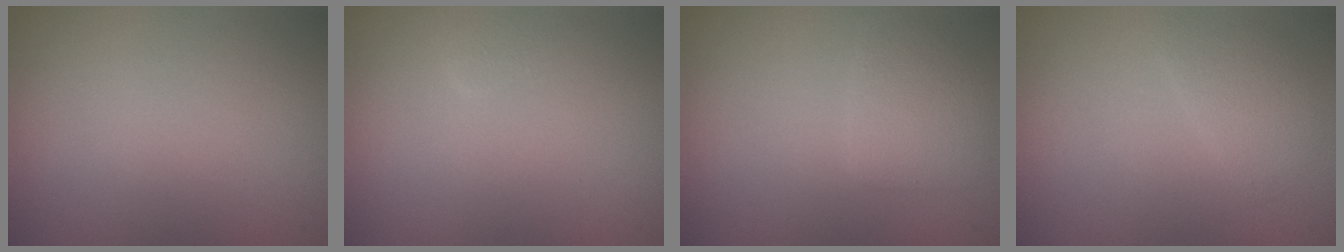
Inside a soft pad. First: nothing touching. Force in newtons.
{"total": 0.6, "press": 0.6, "slide": 0.0}
{"total": 2.4, "press": 2.4, "slide": 0.2}
{"total": 1.8, "press": 1.8, "slide": 0.2}